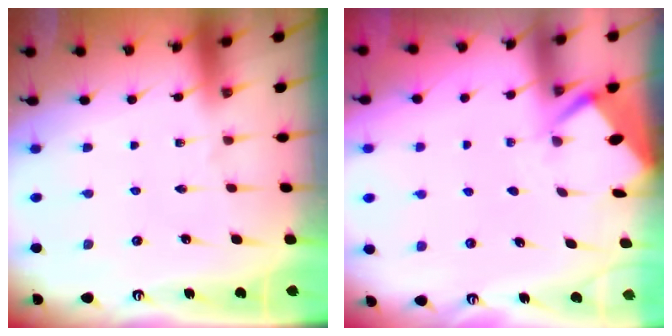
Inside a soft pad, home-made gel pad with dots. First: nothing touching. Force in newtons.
{"total": 2.8, "press": 2.8, "slide": 0.3}